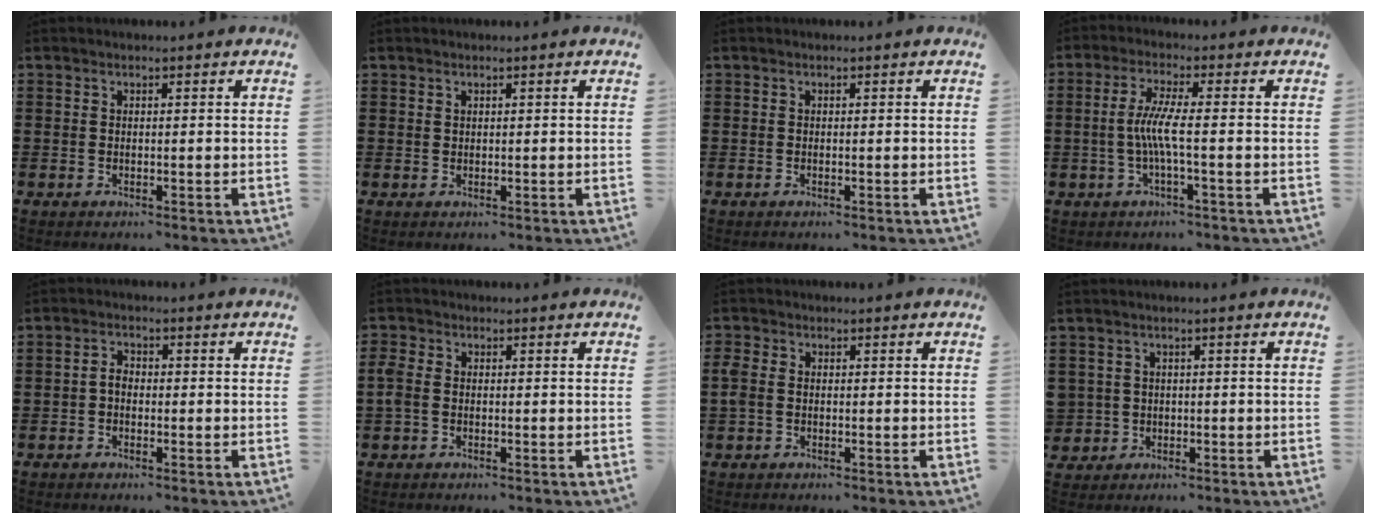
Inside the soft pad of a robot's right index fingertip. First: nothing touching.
{"total": 0.6, "force": [0.4, 0.4, 0.1], "torque": [-0.004, 0.001, 0.009]}
{"total": 0.0}
{"total": 5.2, "force": [-0.8, 0.1, 5.1], "torque": [-0.109, -0.008, -0.024]}
{"total": 2.1, "force": [-0.6, 1.3, 1.6], "torque": [-0.039, 0.001, -0.015]}
{"total": 2.1, "force": [-0.5, 1.5, 1.4], "torque": [-0.046, -0.002, -0.014]}
{"total": 2.0, "force": [-0.3, 1.5, 1.3], "torque": [-0.043, -0.002, -0.011]}
{"total": 2.1, "force": [-0.2, 2.1, -0.1], "torque": [-0.011, 0.006, -0.008]}